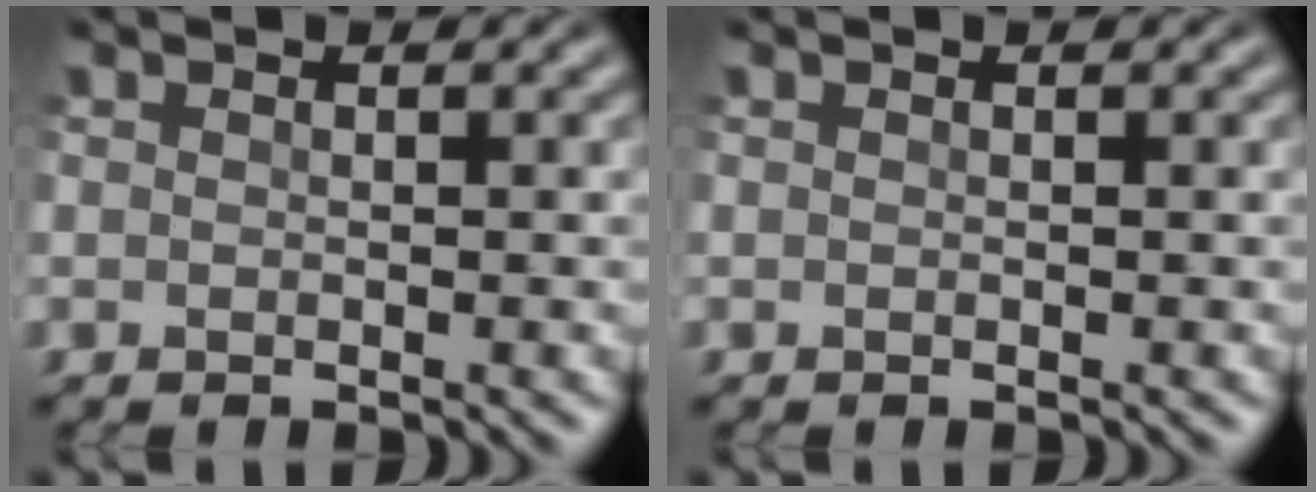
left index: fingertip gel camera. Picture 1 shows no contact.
{"total": 0.0}